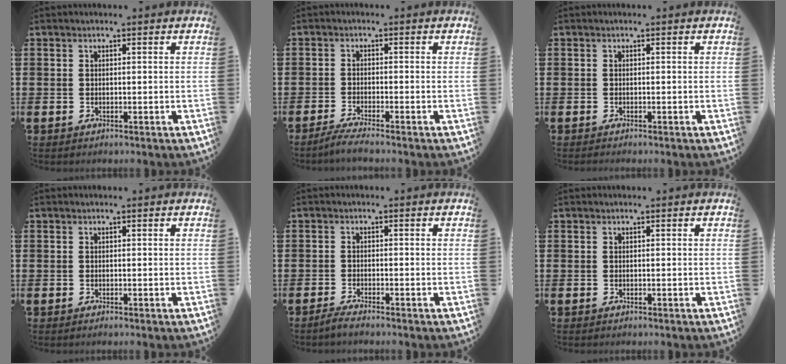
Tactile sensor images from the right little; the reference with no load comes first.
{"total": 2.0, "force": [-1.5, 0.0, 1.3], "torque": [-0.021, 0.000, -0.028]}
{"total": 0.0}
{"total": 0.0}
{"total": 1.4, "force": [-1.1, 0.0, 0.8], "torque": [-0.015, -0.001, -0.021]}
{"total": 0.0}